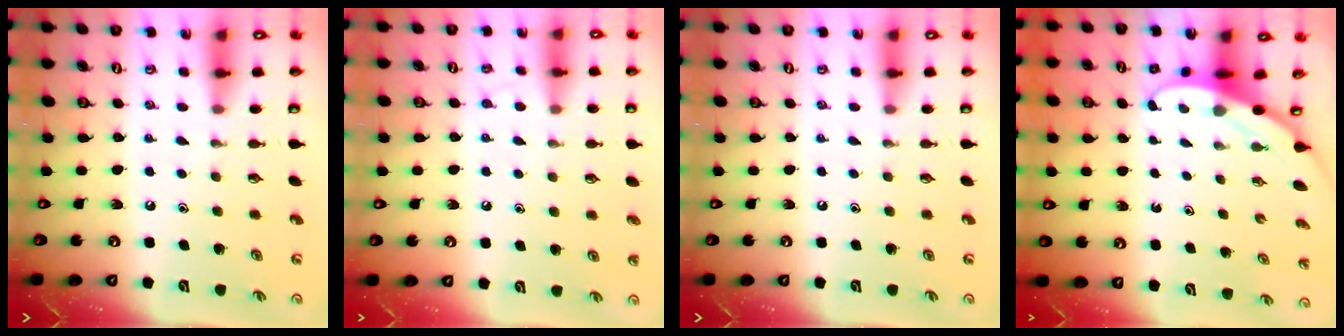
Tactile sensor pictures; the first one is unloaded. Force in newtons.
{"total": 5.1, "press": 5.0, "slide": 0.5}
{"total": 0.0}
{"total": 3.4, "press": 3.4, "slide": 0.1}